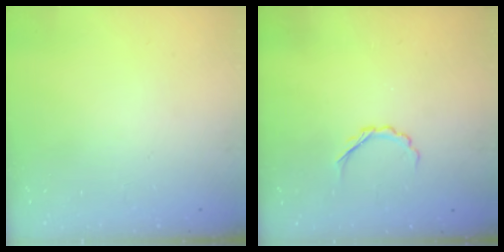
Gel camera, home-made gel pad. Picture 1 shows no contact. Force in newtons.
{"total": 3.1, "press": 3.0, "slide": 0.8}